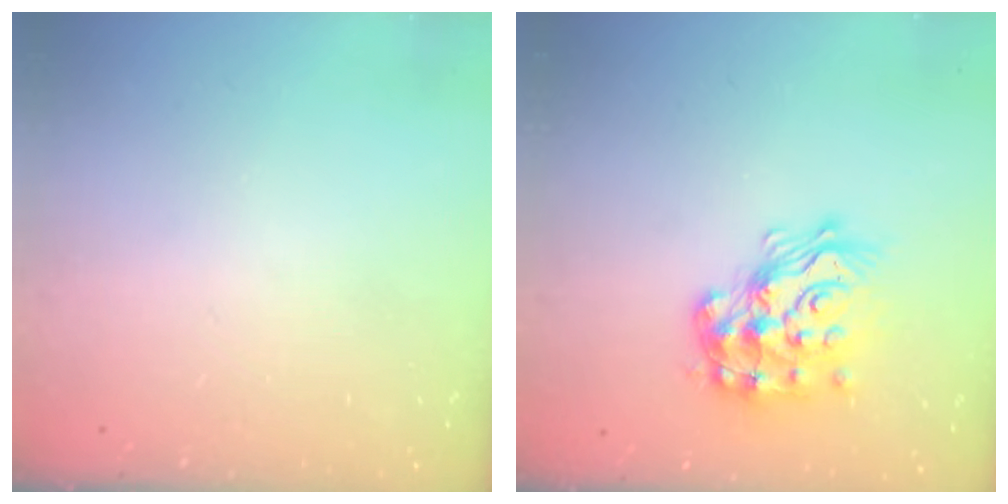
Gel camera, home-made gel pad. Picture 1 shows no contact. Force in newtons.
{"total": 19.6, "press": 19.5, "slide": 1.4}